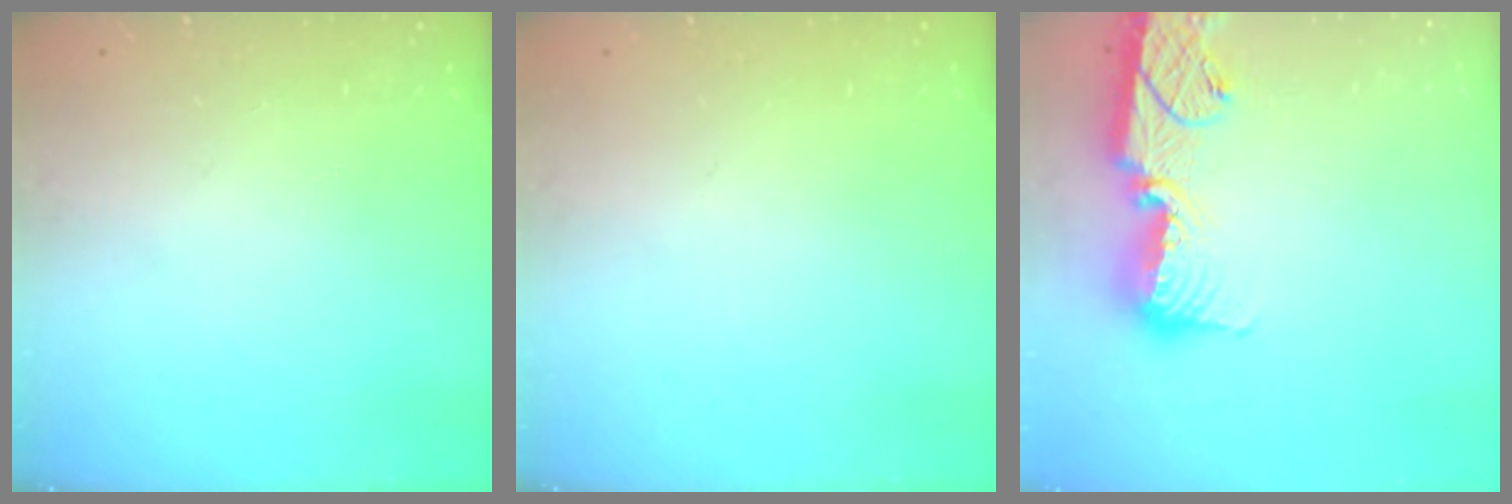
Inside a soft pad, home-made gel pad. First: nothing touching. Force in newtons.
{"total": 0.0}
{"total": 16.0, "press": 15.9, "slide": 1.4}